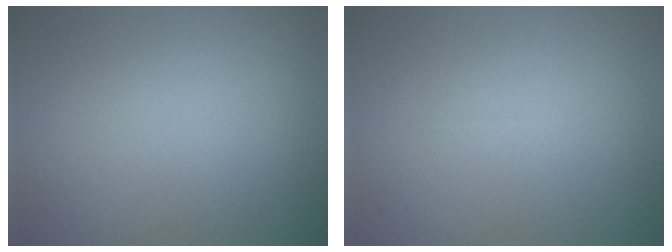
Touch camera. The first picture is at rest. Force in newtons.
{"total": 0.7, "press": 0.7, "slide": 0.2}